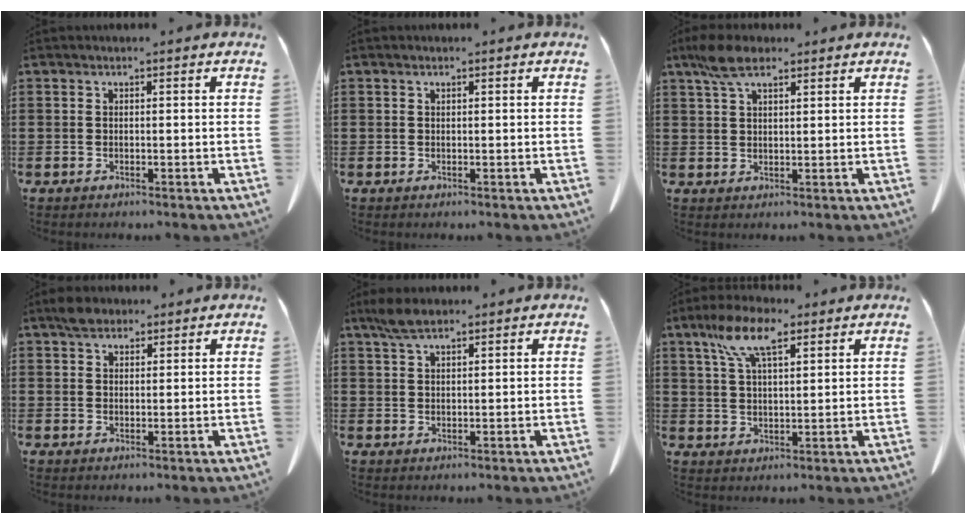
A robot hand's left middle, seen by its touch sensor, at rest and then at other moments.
{"total": 0.0}
{"total": 5.5, "force": [3.4, 2.1, 3.8], "torque": [-0.090, 0.004, 0.060]}
{"total": 3.1, "force": [2.5, 1.5, 1.2], "torque": [-0.022, 0.004, 0.045]}
{"total": 3.9, "force": [2.7, 1.2, 2.5], "torque": [-0.055, 0.005, 0.050]}
{"total": 8.6, "force": [5.2, 2.8, 6.2], "torque": [-0.135, 0.007, 0.094]}